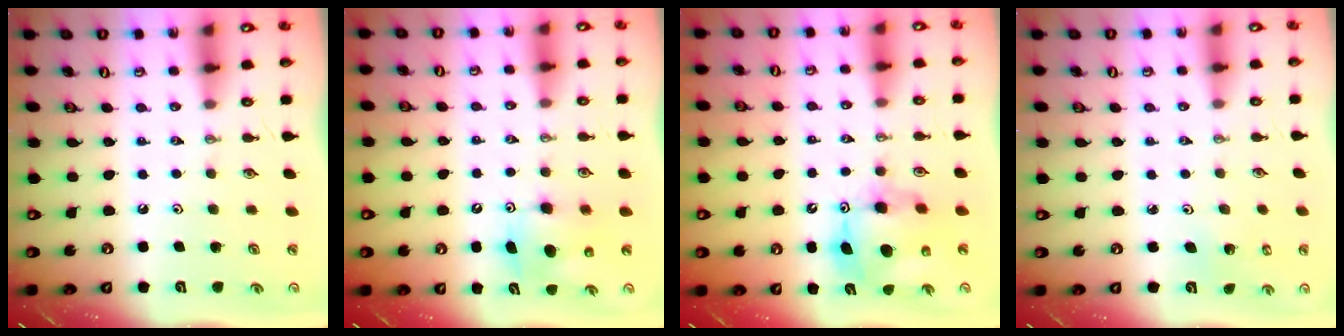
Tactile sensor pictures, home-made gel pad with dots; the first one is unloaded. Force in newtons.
{"total": 9.8, "press": 9.8, "slide": 1.2}
{"total": 11.7, "press": 11.6, "slide": 1.0}
{"total": 1.8, "press": 1.8, "slide": 0.1}